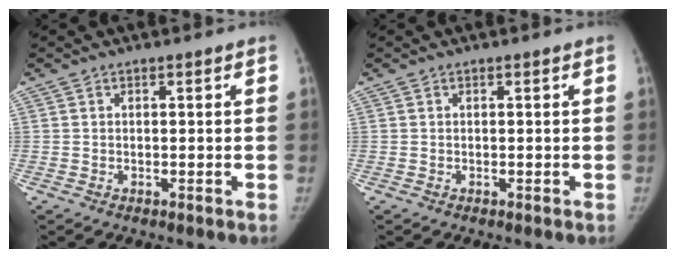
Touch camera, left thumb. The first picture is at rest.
{"total": 0.0}